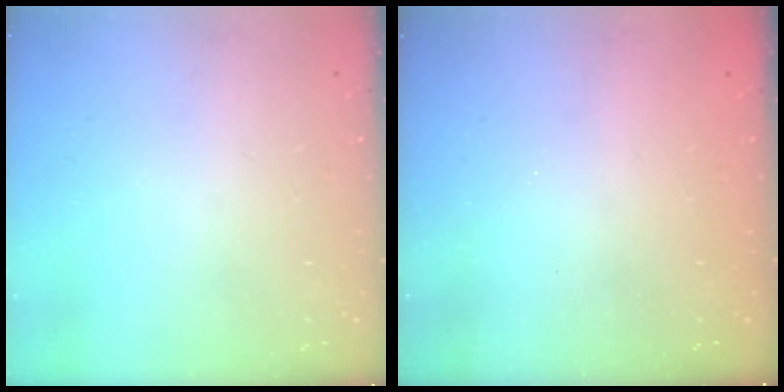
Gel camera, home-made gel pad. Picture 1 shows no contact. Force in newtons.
{"total": 2.4, "press": 2.3, "slide": 0.7}